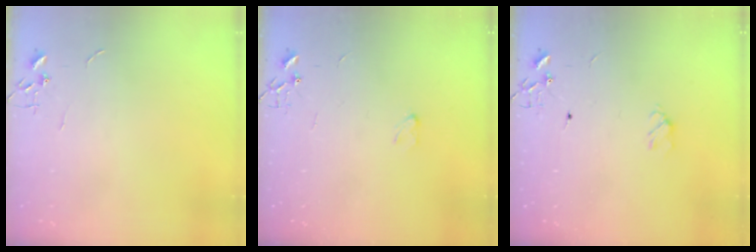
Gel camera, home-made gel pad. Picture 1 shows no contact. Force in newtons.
{"total": 3.5, "press": 3.4, "slide": 0.5}
{"total": 4.7, "press": 4.7, "slide": 0.6}